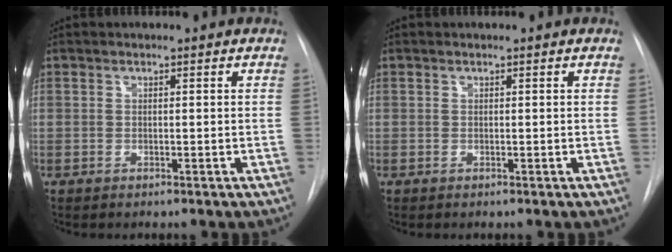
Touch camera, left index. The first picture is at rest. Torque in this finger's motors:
{"motor_torque": [-0.06, 0.06, 0.00, 0.00]}